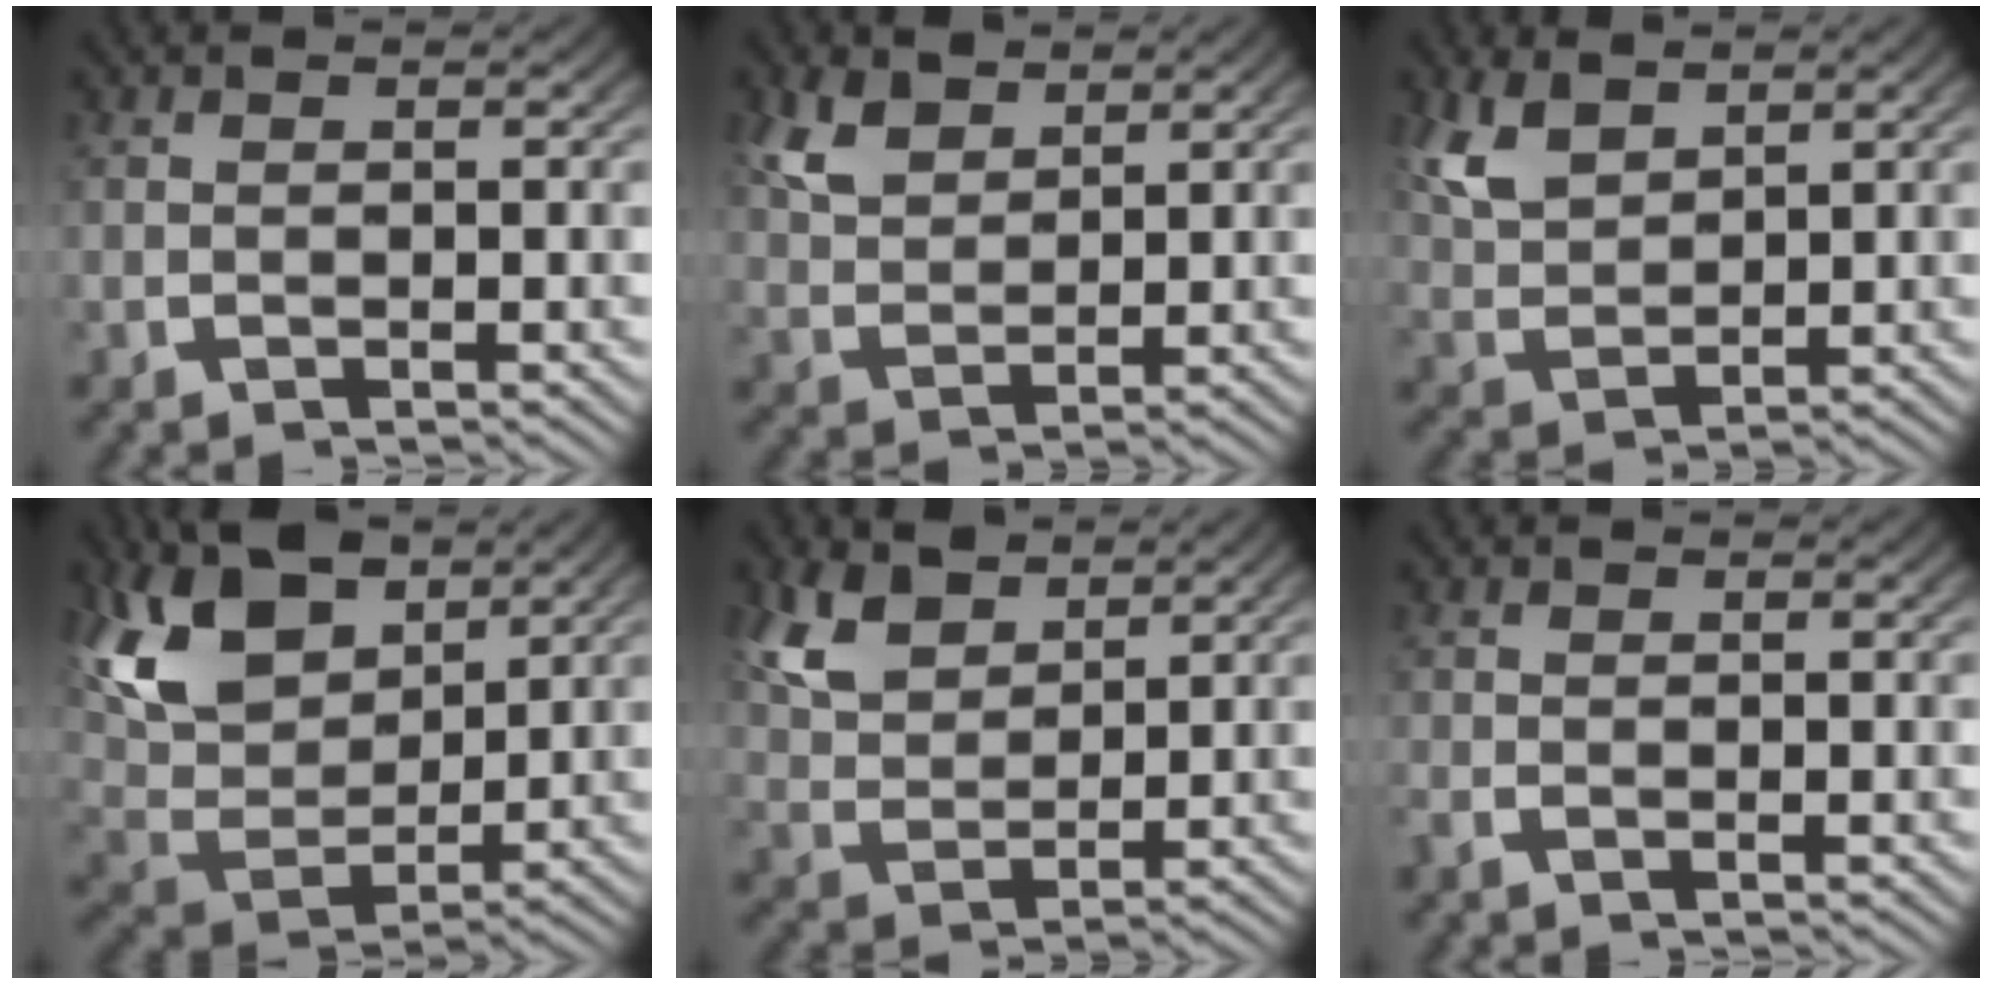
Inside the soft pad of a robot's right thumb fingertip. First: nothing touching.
{"total": 4.3, "force": [2.8, 2.3, 2.3], "torque": [-0.052, -0.004, 0.063]}
{"total": 4.6, "force": [2.6, 2.5, 2.8], "torque": [-0.073, -0.007, 0.064]}
{"total": 11.8, "force": [3.5, 7.6, 8.3], "torque": [-0.182, -0.017, 0.068]}
{"total": 5.9, "force": [3.2, 3.4, 3.5], "torque": [-0.086, -0.012, 0.073]}
{"total": 0.8, "force": [-0.5, 0.4, 0.5], "torque": [-0.013, -0.002, -0.012]}